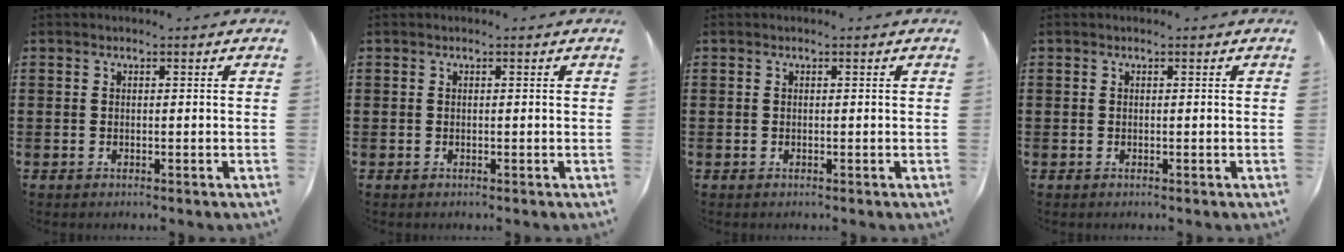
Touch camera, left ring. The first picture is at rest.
{"total": 0.0}
{"total": 0.0}
{"total": 0.0}